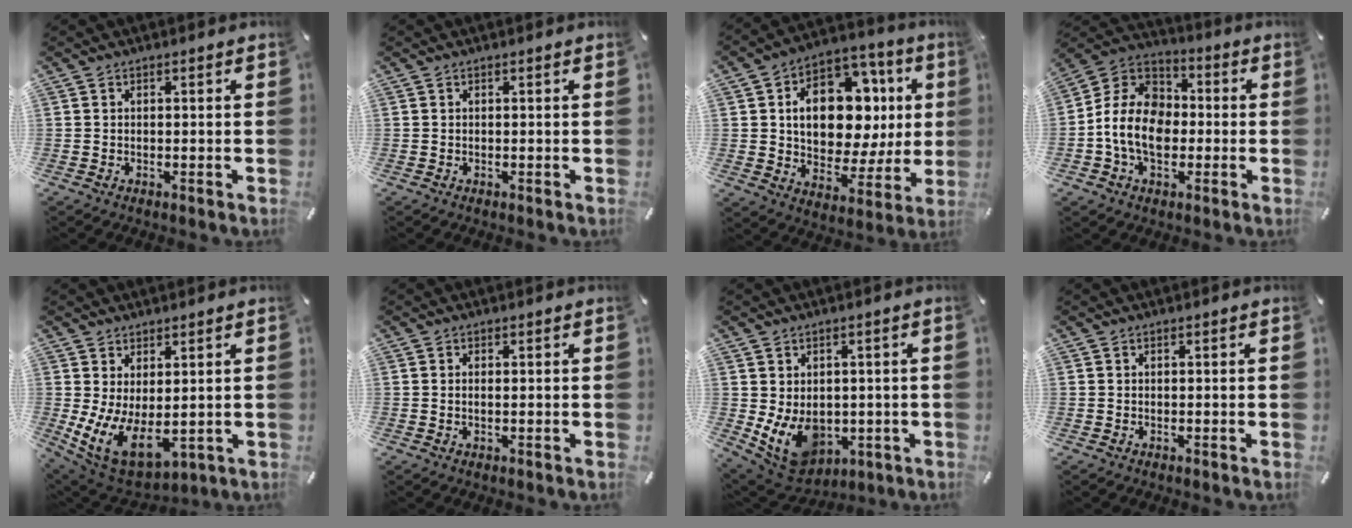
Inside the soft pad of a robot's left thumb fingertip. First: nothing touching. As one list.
[{"total": 0.0}, {"total": 19.5, "force": [3.9, 13.2, 13.7], "torque": [-0.208, -0.015, 0.072]}, {"total": 12.5, "force": [-3.0, 9.7, 7.4], "torque": [-0.178, 0.020, -0.058]}, {"total": 9.7, "force": [-0.1, 6.2, 7.5], "torque": [-0.145, -0.021, 0.011]}, {"total": 0.9, "force": [0.1, 0.3, 0.9], "torque": [-0.017, 0.000, 0.001]}, {"total": 10.2, "force": [-1.8, 8.1, 6.1], "torque": [-0.117, -0.010, -0.026]}, {"total": 0.0}]